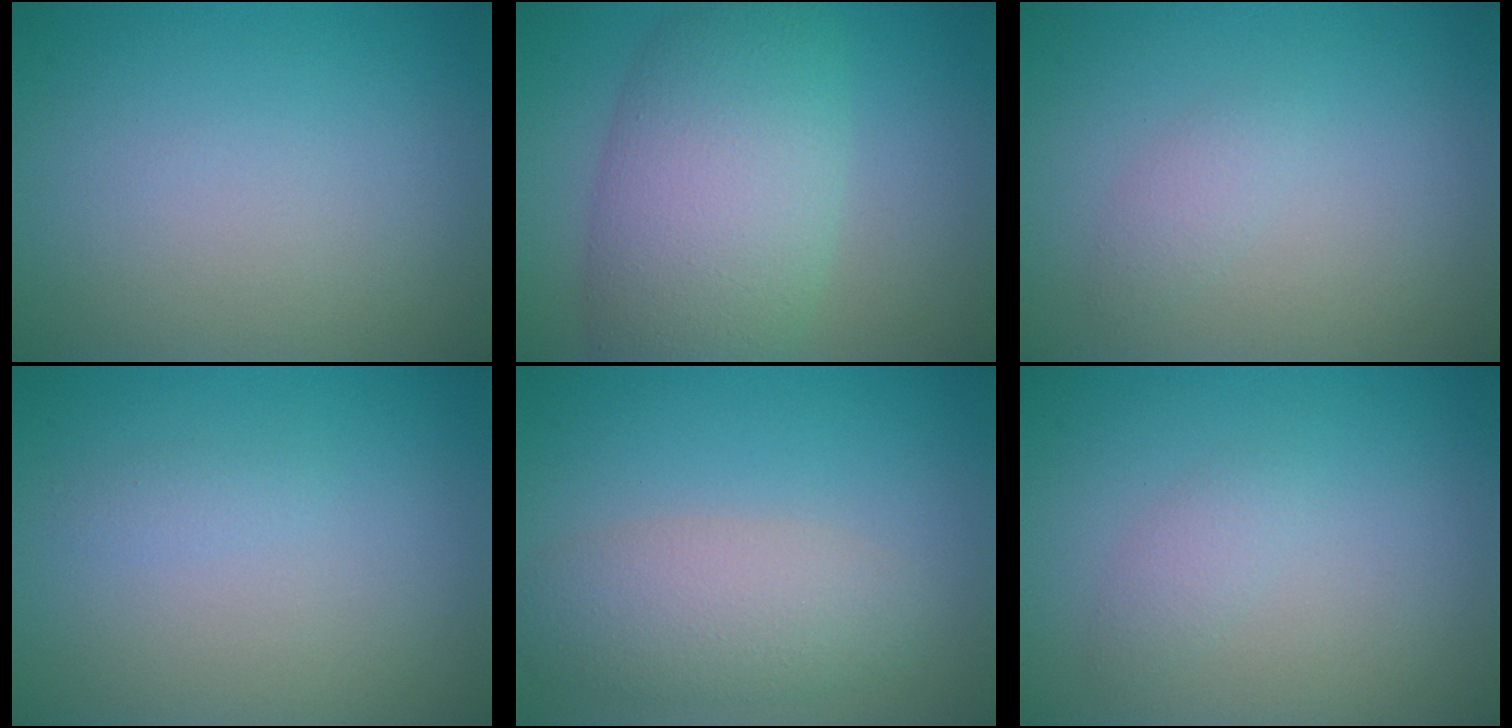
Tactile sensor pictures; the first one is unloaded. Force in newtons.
{"total": 9.0, "press": 9.0, "slide": 0.3}
{"total": 1.1, "press": 1.1, "slide": 0.0}
{"total": 0.6, "press": 0.6, "slide": 0.0}
{"total": 4.0, "press": 4.0, "slide": 0.3}
{"total": 1.1, "press": 1.1, "slide": 0.0}